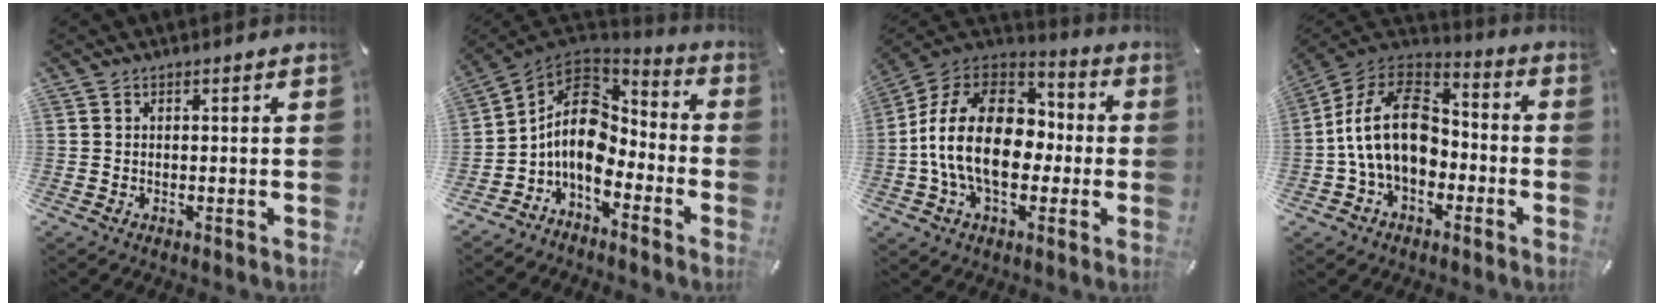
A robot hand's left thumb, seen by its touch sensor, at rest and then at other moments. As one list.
[{"total": 13.0, "force": [-2.6, 9.4, 8.6], "torque": [-0.177, 0.007, -0.046]}, {"total": 21.4, "force": [-2.1, 14.9, 15.2], "torque": [-0.296, 0.025, -0.036]}, {"total": 18.5, "force": [-2.9, 13.0, 12.9], "torque": [-0.263, 0.031, -0.053]}]